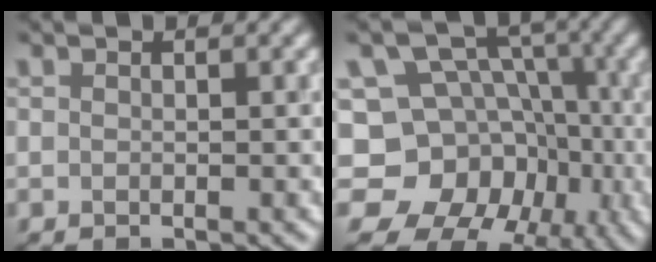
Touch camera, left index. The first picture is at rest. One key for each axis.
{"total": 13.5, "fx": -4.3, "fy": 11.5, "fz": 5.6, "tx": -0.086, "ty": 0.005, "tz": -0.085}